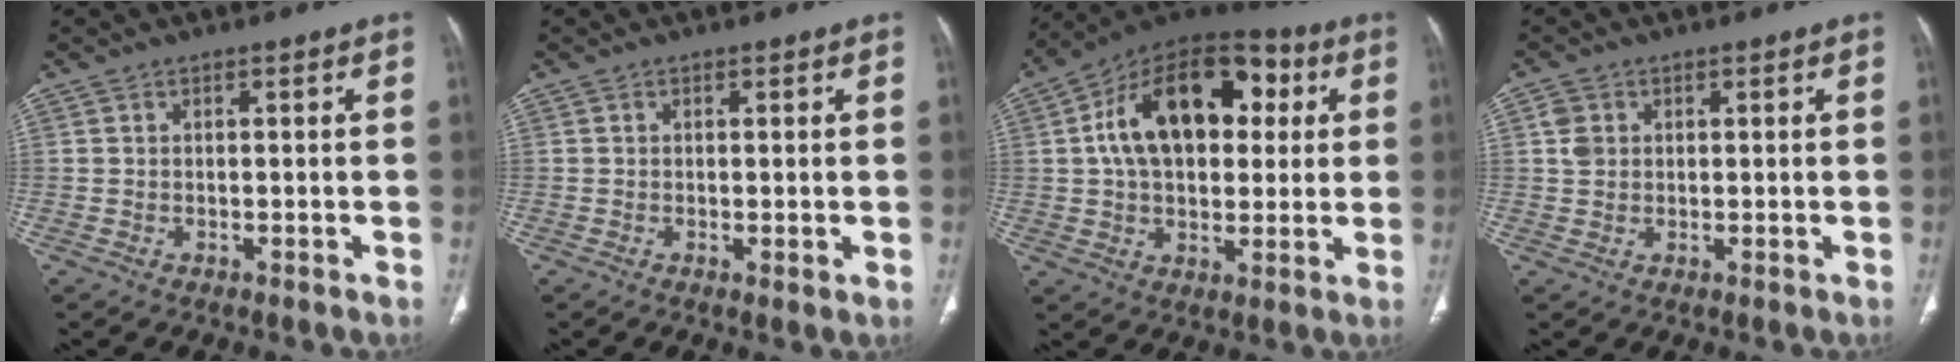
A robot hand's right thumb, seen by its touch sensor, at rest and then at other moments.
{"total": 1.0, "force": [-0.1, 0.2, 1.0], "torque": [-0.020, -0.006, -0.001]}
{"total": 22.2, "force": [4.6, 13.6, 16.9], "torque": [-0.243, 0.020, 0.064]}
{"total": 2.9, "force": [0.7, 2.5, 1.3], "torque": [-0.018, 0.002, 0.016]}